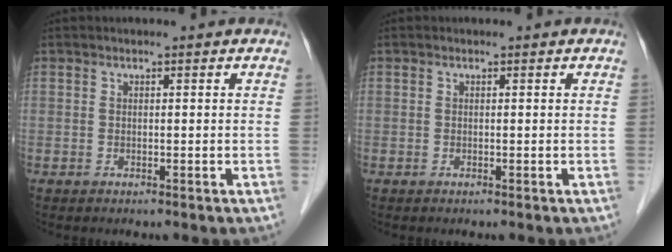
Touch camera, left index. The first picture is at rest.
{"total": 0.0}